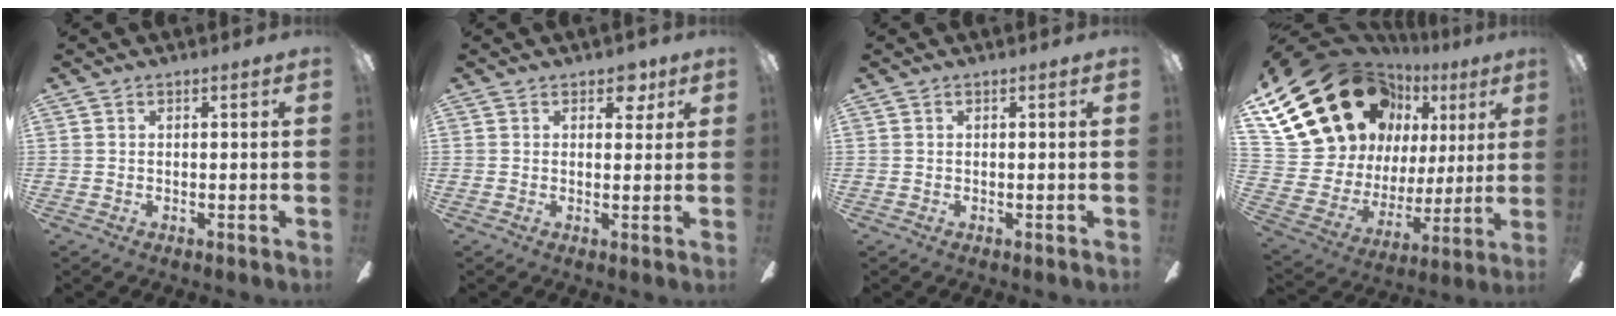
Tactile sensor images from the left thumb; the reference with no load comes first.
{"total": 4.4, "force": [2.7, 2.7, 2.2], "torque": [-0.016, -0.006, 0.043]}
{"total": 0.0}
{"total": 26.4, "force": [14.7, 17.8, 13.0], "torque": [-0.253, -0.091, 0.296]}